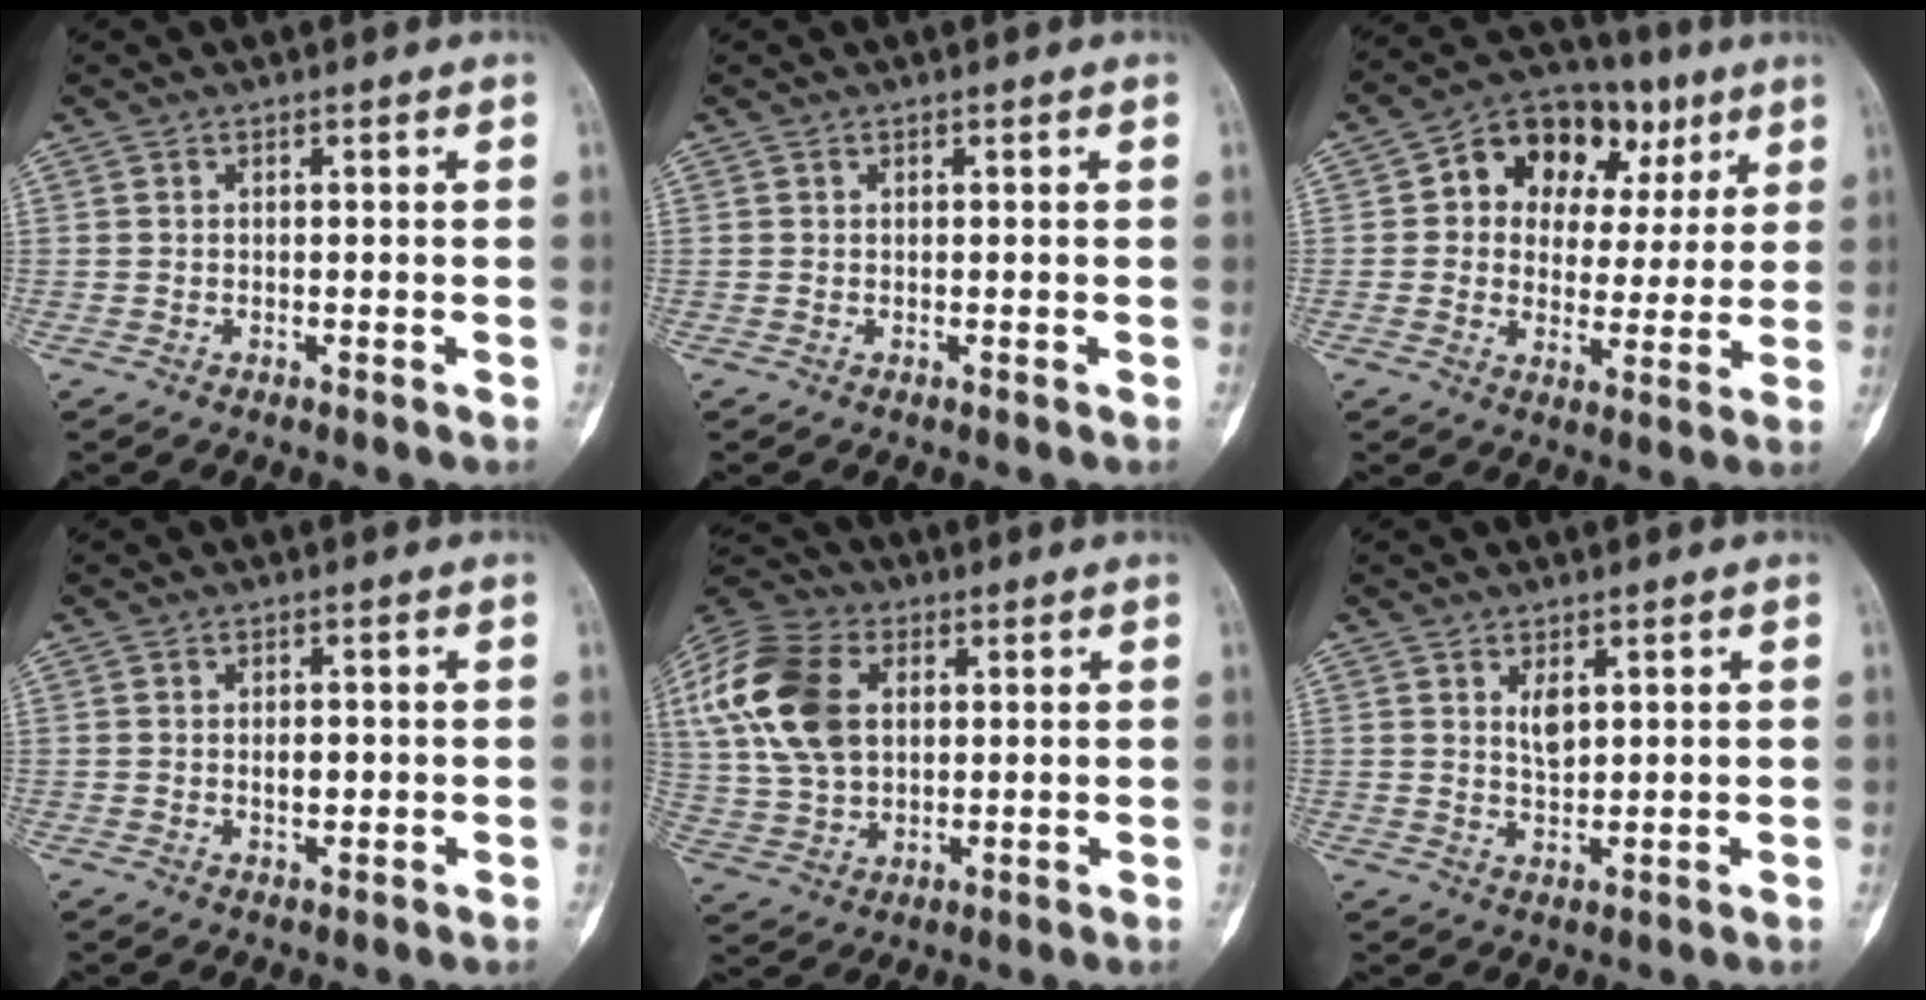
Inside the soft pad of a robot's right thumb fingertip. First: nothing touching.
{"total": 0.0}
{"total": 15.7, "force": [5.4, 11.6, 9.0], "torque": [-0.075, 0.018, 0.081]}
{"total": 2.3, "force": [0.0, 1.4, 1.8], "torque": [-0.020, 0.000, 0.003]}
{"total": 20.2, "force": [5.2, 13.9, 13.7], "torque": [-0.289, 0.012, 0.095]}
{"total": 3.1, "force": [1.4, 1.6, 2.3], "torque": [-0.033, -0.014, 0.027]}